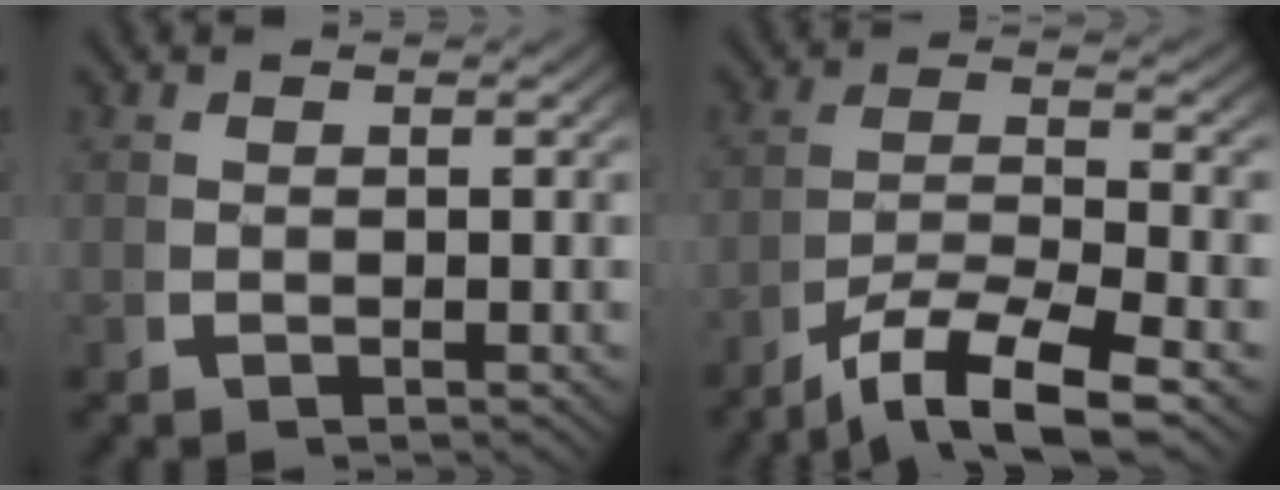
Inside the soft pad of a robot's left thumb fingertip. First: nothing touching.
{"total": 7.3, "force": [-2.1, 4.1, 5.7], "torque": [-0.113, -0.034, -0.022]}